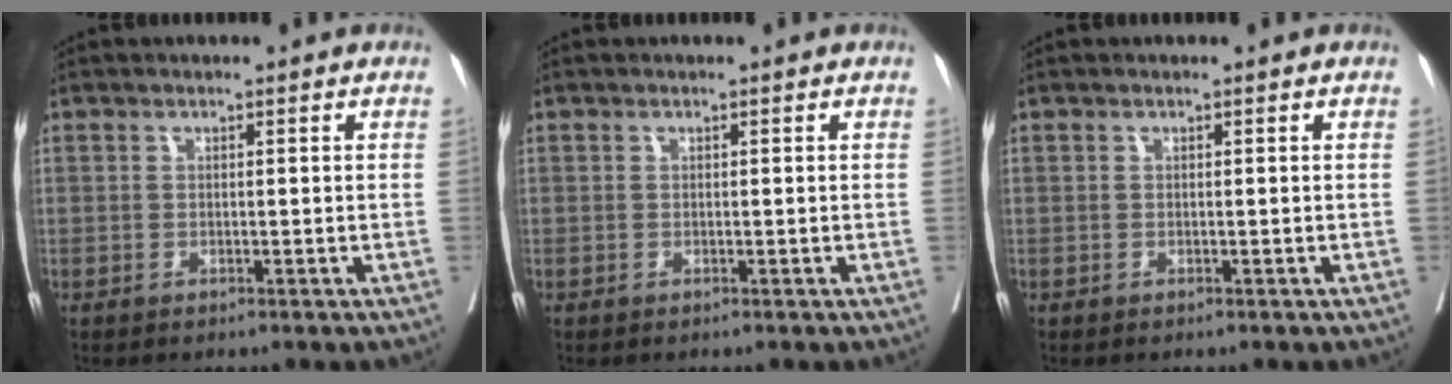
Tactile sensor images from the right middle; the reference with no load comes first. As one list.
[{"total": 0.0}, {"total": 0.0}]